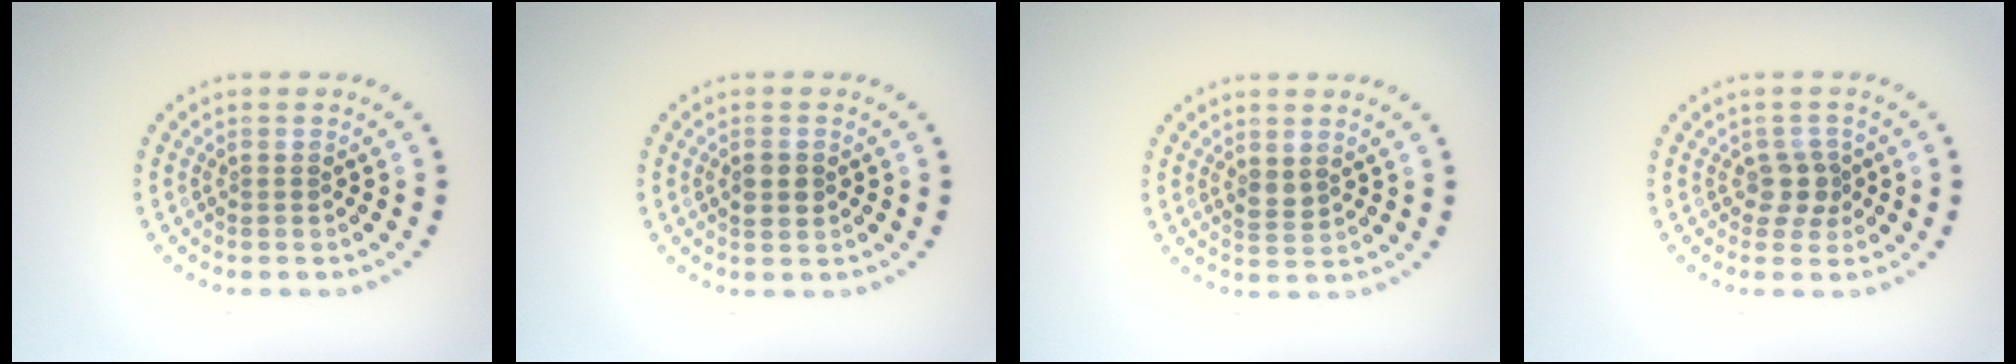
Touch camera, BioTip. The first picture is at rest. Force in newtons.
{"total": 1.3, "press": 1.3, "slide": 0.1}
{"total": 1.2, "press": 1.2, "slide": 0.4}
{"total": 1.9, "press": 1.5, "slide": 1.2}